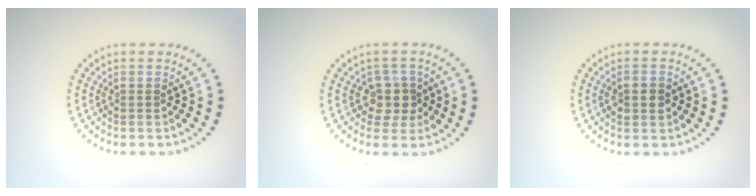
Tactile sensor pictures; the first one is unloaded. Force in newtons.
{"total": 2.5, "press": 2.0, "slide": 1.4}
{"total": 1.9, "press": 1.9, "slide": 0.2}